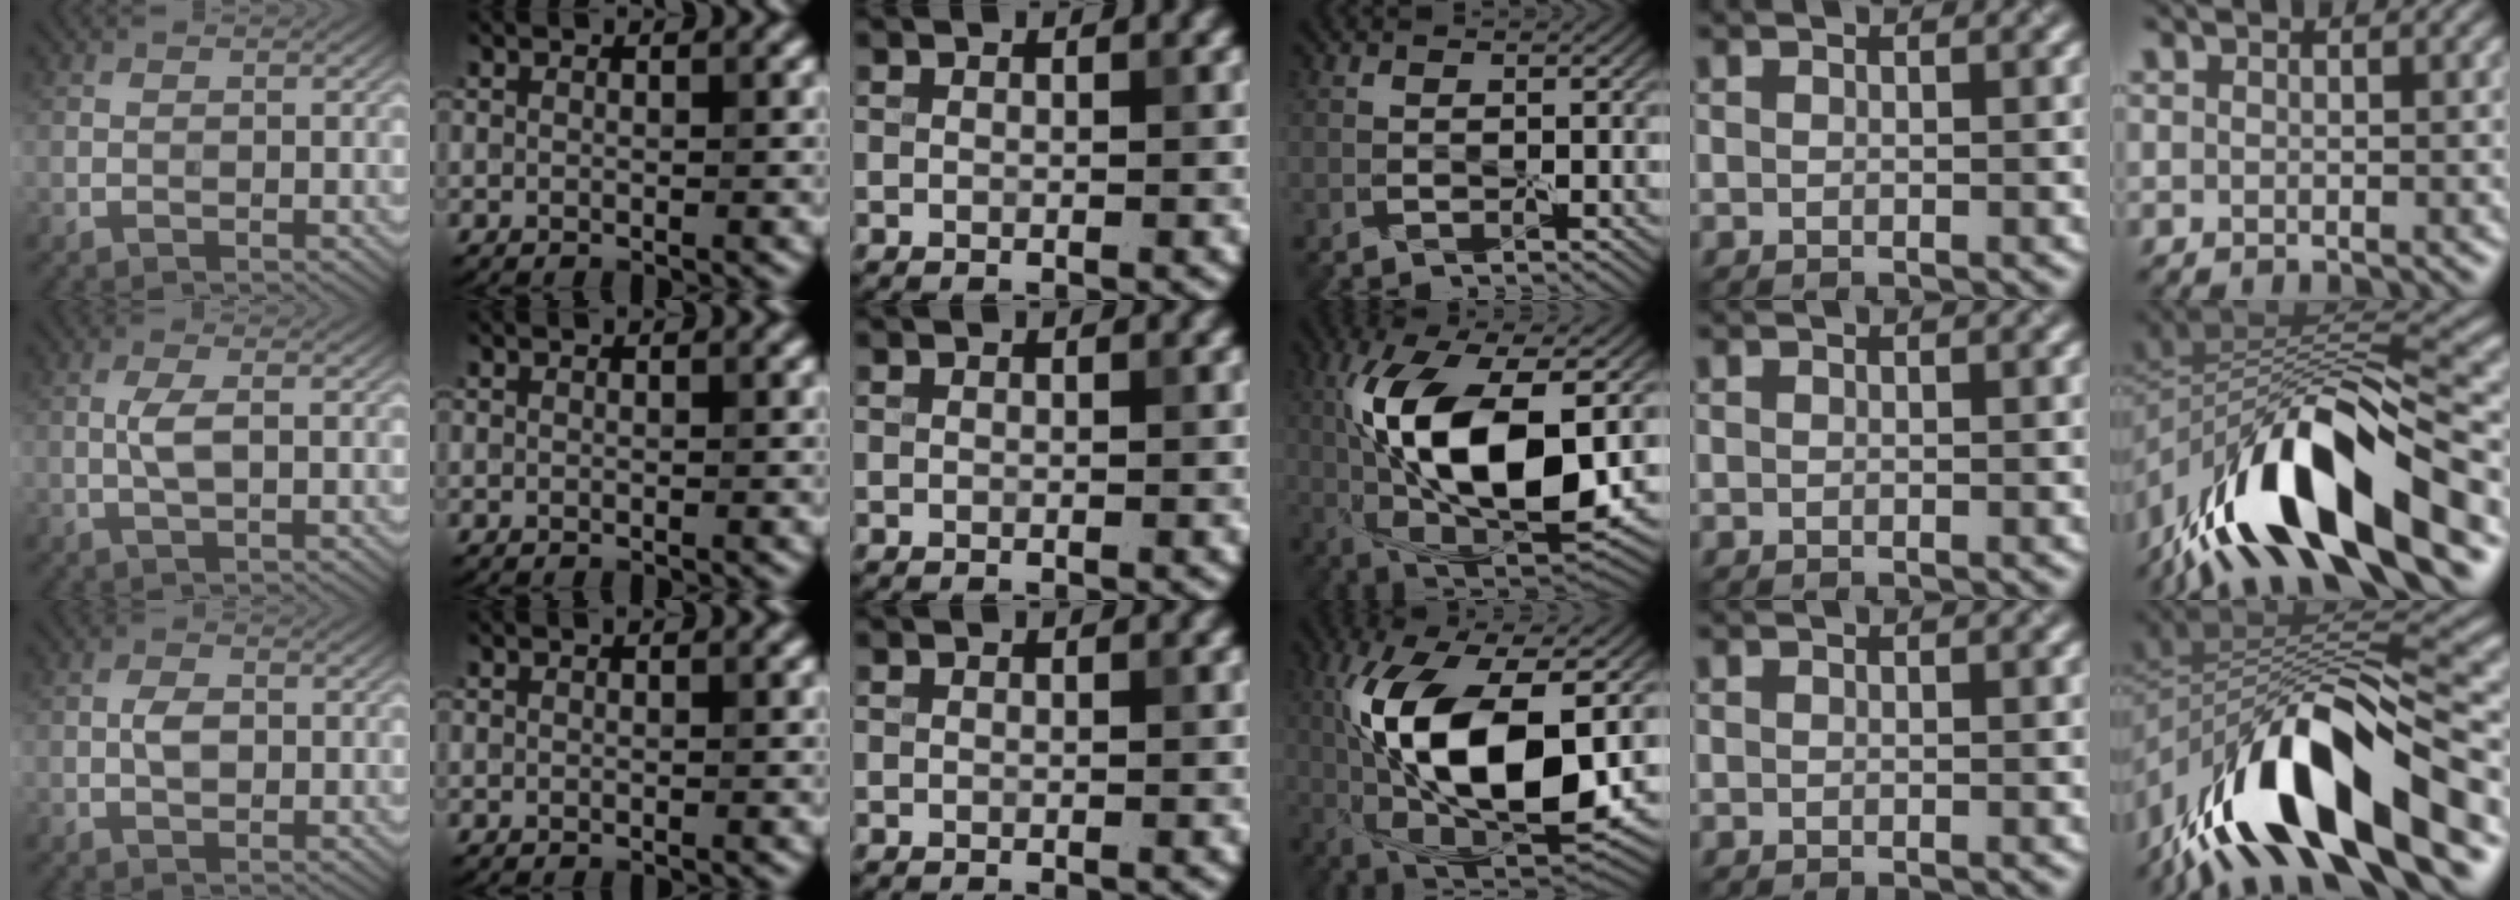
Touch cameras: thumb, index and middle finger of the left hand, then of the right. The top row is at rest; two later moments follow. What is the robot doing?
{"motion": "peel", "object": "sticky note"}